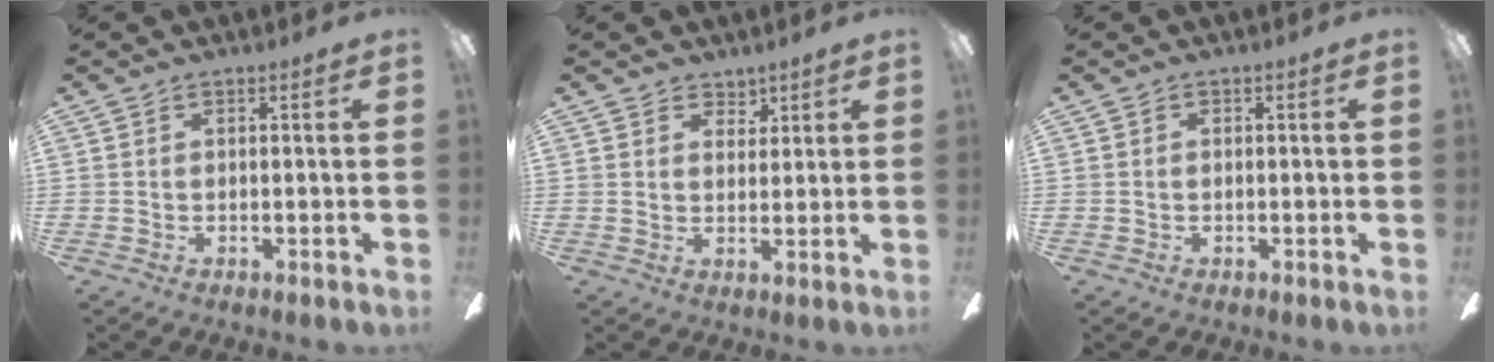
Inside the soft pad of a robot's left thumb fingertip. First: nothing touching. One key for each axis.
{"total": 4.1, "fx": 3.2, "fy": 2.6, "fz": 0.1, "tx": 0.009, "ty": -0.017, "tz": 0.054}
{"total": 0.6, "fx": -0.2, "fy": 0.5, "fz": 0.3, "tx": -0.004, "ty": 0.003, "tz": -0.006}